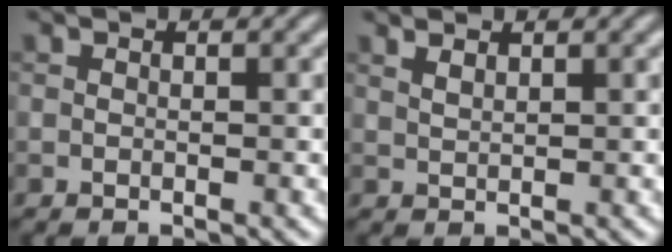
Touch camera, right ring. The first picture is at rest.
{"total": 1.3, "force": [1.0, 0.4, 0.6], "torque": [-0.010, 0.000, 0.019]}